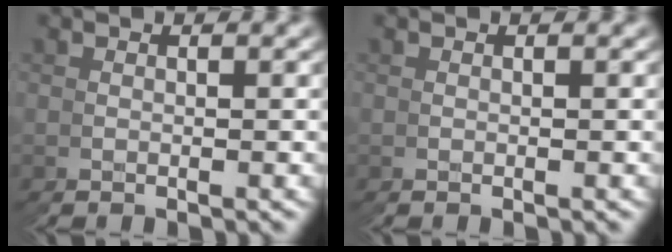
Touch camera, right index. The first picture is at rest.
{"total": 0.0}